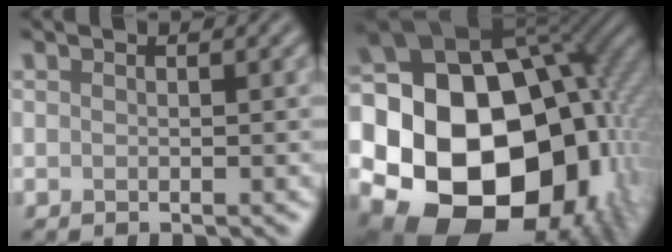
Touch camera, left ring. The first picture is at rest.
{"total": 23.0, "force": [-4.5, 17.6, 14.0], "torque": [-0.257, -0.029, -0.092]}